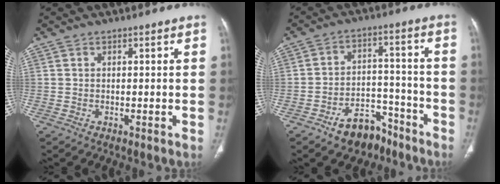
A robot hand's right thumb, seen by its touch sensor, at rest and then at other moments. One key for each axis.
{"total": 9.7, "fx": -6.7, "fy": 5.8, "fz": 4.0, "tx": -0.030, "ty": 0.065, "tz": -0.103}